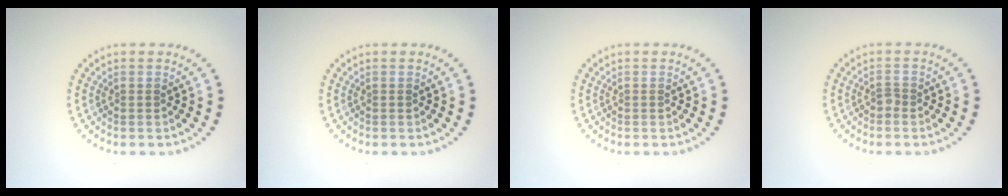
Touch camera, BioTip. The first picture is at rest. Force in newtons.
{"total": 0.0}
{"total": 0.0}
{"total": 0.8, "press": 0.6, "slide": 0.6}